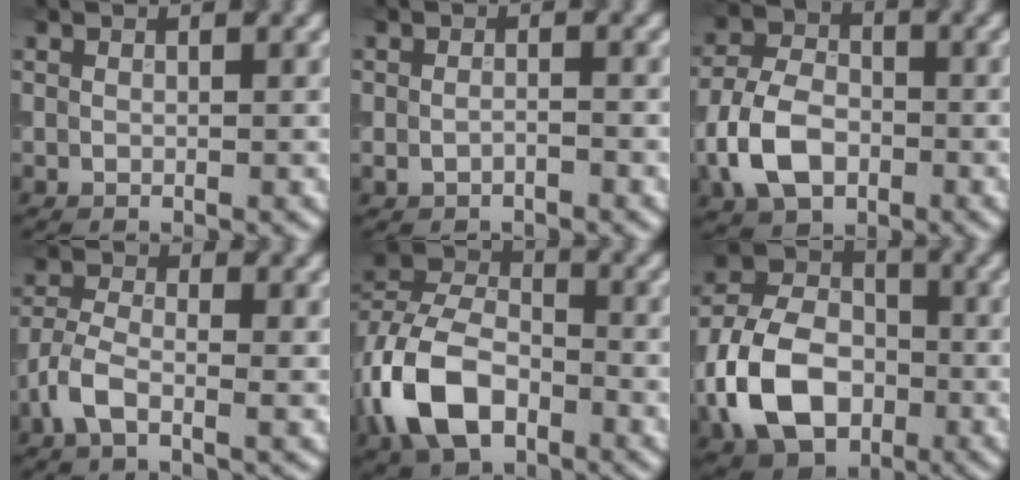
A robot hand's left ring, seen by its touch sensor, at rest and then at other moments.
{"total": 1.1, "force": [-0.6, 0.7, 0.7], "torque": [-0.015, 0.000, -0.013]}
{"total": 6.7, "force": [-2.3, 4.6, 4.3], "torque": [-0.090, 0.003, -0.050]}
{"total": 3.5, "force": [-1.6, 1.7, 2.7], "torque": [-0.061, 0.002, -0.042]}
{"total": 8.4, "force": [-3.3, 5.4, 5.5], "torque": [-0.113, 0.007, -0.072]}
{"total": 10.0, "force": [-3.1, 7.1, 6.4], "torque": [-0.134, 0.002, -0.070]}